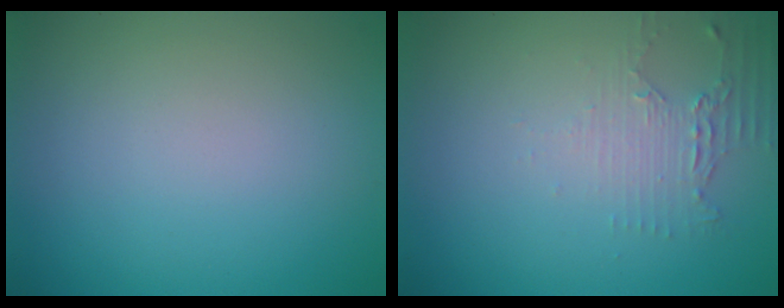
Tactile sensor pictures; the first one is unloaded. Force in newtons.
{"total": 2.3, "press": 1.6, "slide": 1.6}